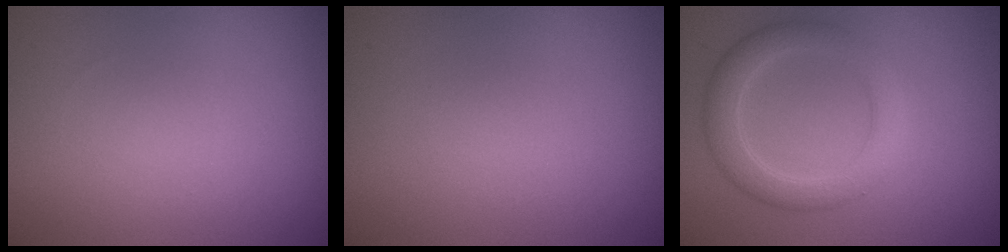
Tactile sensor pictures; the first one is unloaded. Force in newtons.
{"total": 0.0}
{"total": 3.7, "press": 3.7, "slide": 0.3}